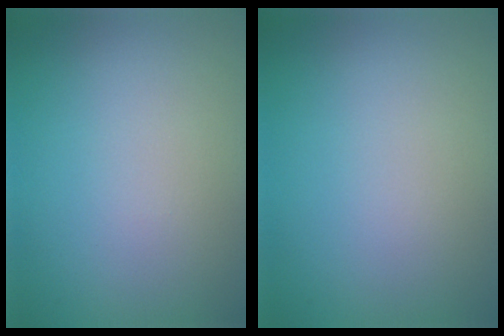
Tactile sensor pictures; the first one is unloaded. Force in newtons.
{"total": 0.0}